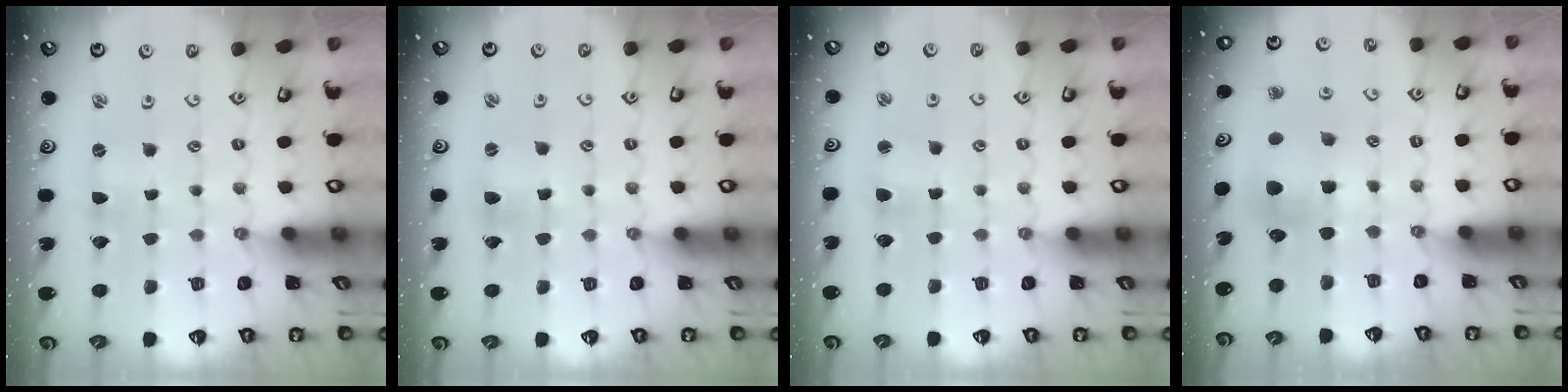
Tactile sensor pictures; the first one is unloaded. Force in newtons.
{"total": 3.2, "press": 3.2, "slide": 0.2}
{"total": 3.1, "press": 3.1, "slide": 0.3}
{"total": 6.1, "press": 6.1, "slide": 0.6}